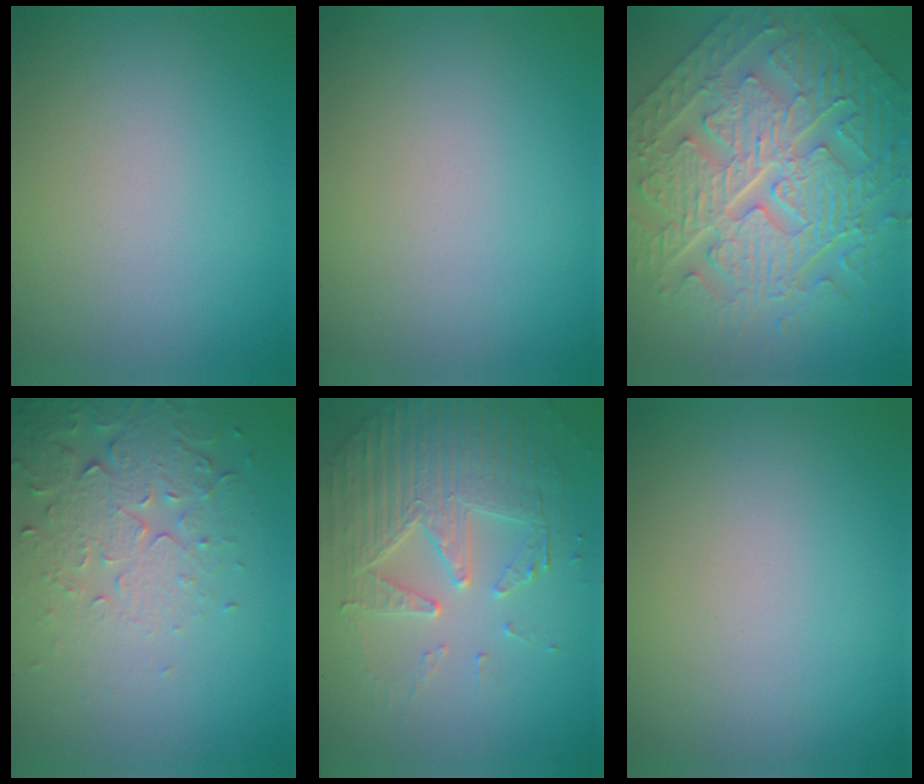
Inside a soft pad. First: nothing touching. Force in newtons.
{"total": 0.0}
{"total": 11.2, "press": 7.7, "slide": 8.2}
{"total": 5.2, "press": 3.8, "slide": 3.5}
{"total": 5.4, "press": 4.6, "slide": 3.0}
{"total": 0.0}